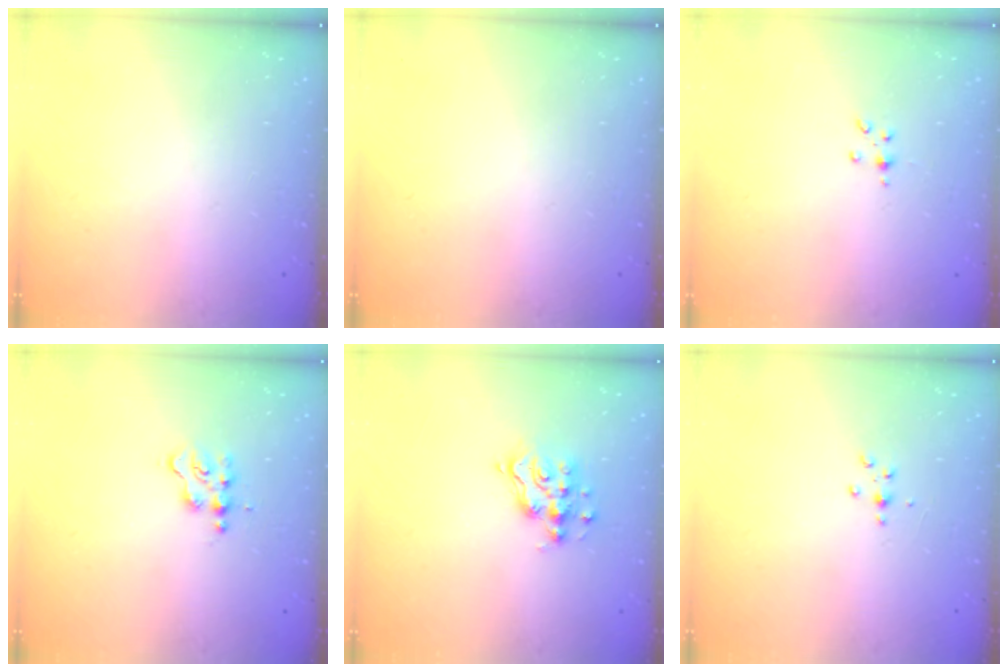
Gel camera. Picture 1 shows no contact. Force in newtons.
{"total": 0.0}
{"total": 2.0, "press": 1.9, "slide": 0.5}
{"total": 2.9, "press": 2.9, "slide": 0.4}
{"total": 8.8, "press": 8.8, "slide": 0.7}
{"total": 2.9, "press": 2.9, "slide": 0.4}